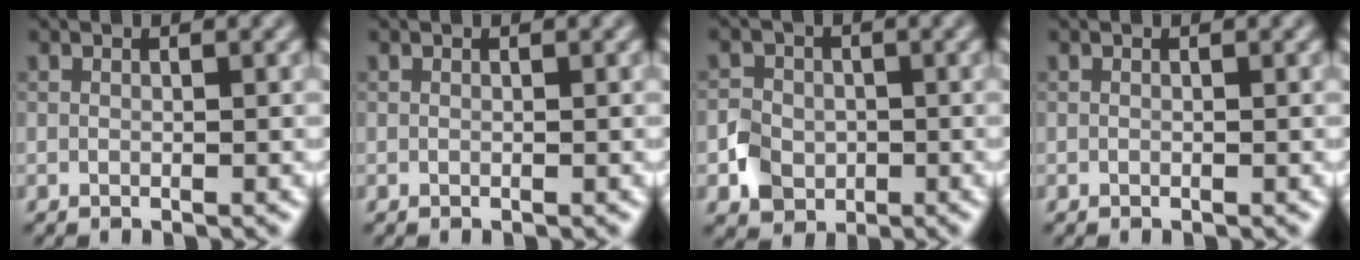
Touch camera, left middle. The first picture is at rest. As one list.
[{"total": 0.0}, {"total": 3.1, "force": [-0.9, 2.7, 1.1], "torque": [-0.020, 0.001, -0.019]}, {"total": 0.0}]